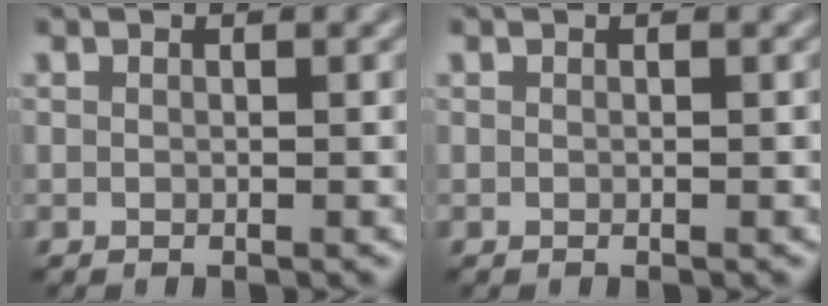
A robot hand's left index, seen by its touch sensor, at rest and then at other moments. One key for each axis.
{"total": 0.0}